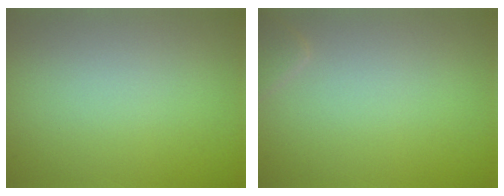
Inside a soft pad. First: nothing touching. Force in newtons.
{"total": 1.1, "press": 1.1, "slide": 0.1}